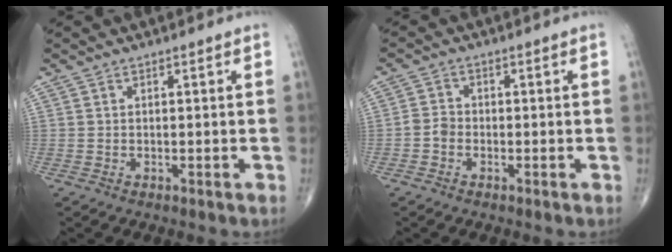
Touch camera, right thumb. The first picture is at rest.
{"total": 2.3, "force": [-0.9, 1.8, 1.1], "torque": [-0.014, 0.009, -0.024]}